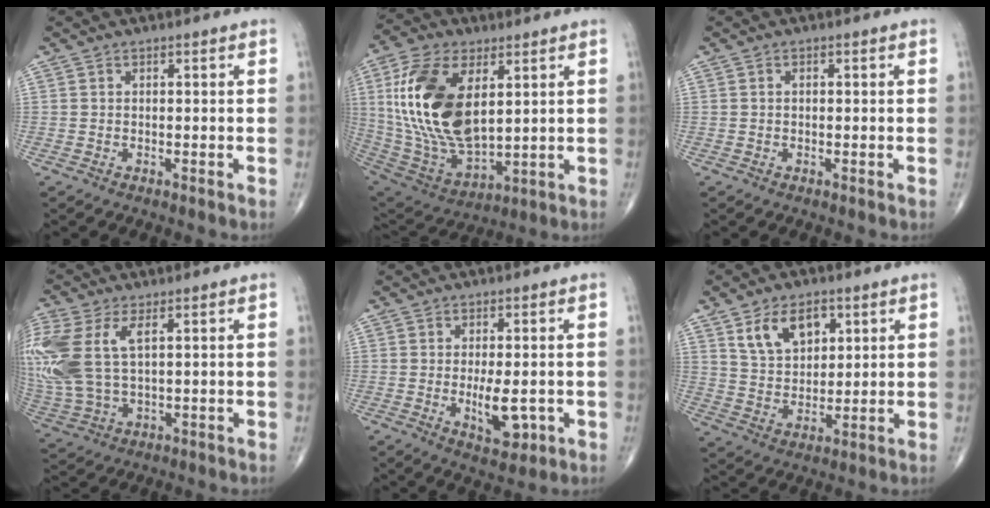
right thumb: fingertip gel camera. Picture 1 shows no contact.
{"total": 22.5, "force": [5.2, 11.9, 18.4], "torque": [-0.360, -0.026, 0.103]}
{"total": 0.6, "force": [0.1, 0.3, 0.5], "torque": [-0.011, 0.001, 0.002]}
{"total": 17.8, "force": [4.5, 9.4, 14.4], "torque": [-0.375, -0.001, 0.094]}
{"total": 6.6, "force": [-1.2, 2.8, 5.9], "torque": [-0.083, -0.011, -0.010]}
{"total": 10.0, "force": [4.7, 6.2, 6.2], "torque": [-0.083, -0.021, 0.090]}